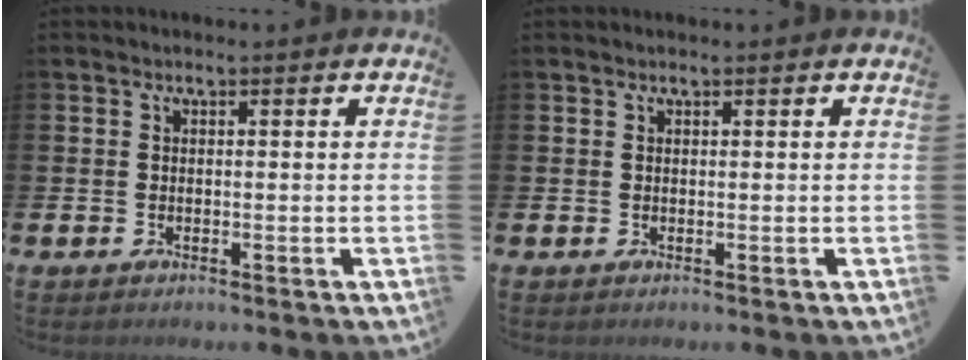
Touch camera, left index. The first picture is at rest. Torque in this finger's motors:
{"motor_torque": [0.09, -0.09, 0.04, 0.01]}